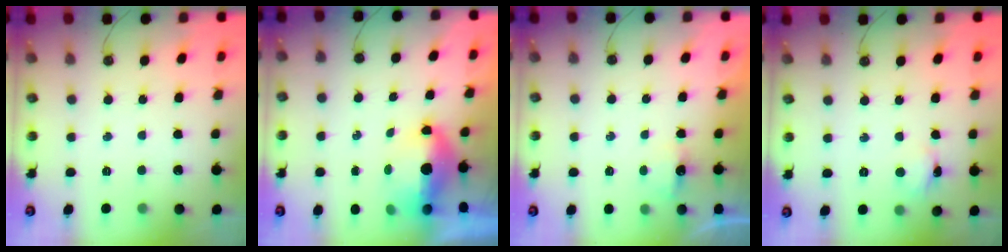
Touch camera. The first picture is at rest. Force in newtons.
{"total": 13.3, "press": 8.1, "slide": 10.5}
{"total": 2.6, "press": 2.6, "slide": 0.4}
{"total": 3.0, "press": 3.0, "slide": 0.4}